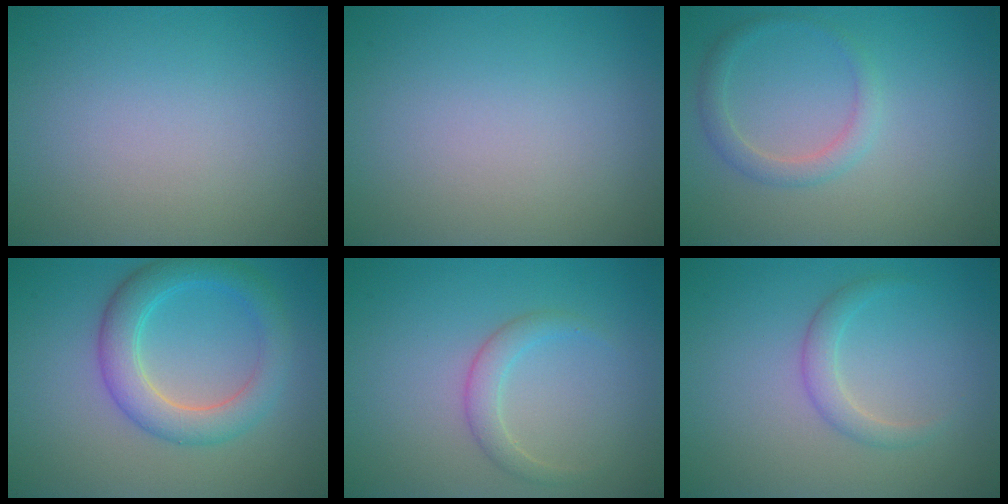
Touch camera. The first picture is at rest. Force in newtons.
{"total": 0.0}
{"total": 1.9, "press": 1.9, "slide": 0.1}
{"total": 4.7, "press": 4.7, "slide": 0.4}
{"total": 1.8, "press": 1.8, "slide": 0.2}
{"total": 1.7, "press": 1.7, "slide": 0.0}